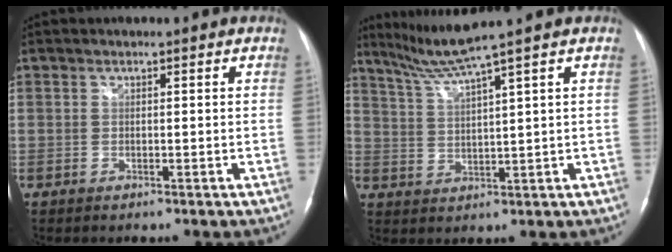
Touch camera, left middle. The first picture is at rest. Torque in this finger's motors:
{"motor_torque": [0.10, -0.09, -0.08, 0.02]}